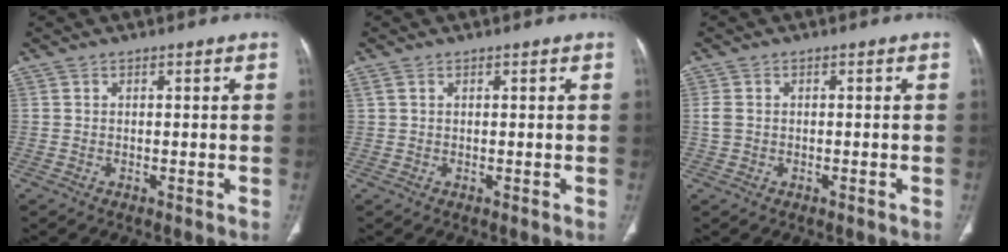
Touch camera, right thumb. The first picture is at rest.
{"total": 0.7, "force": [0.4, 0.4, 0.5], "torque": [-0.015, 0.009, 0.010]}
{"total": 1.9, "force": [-0.3, 1.4, 1.2], "torque": [-0.035, 0.006, -0.005]}